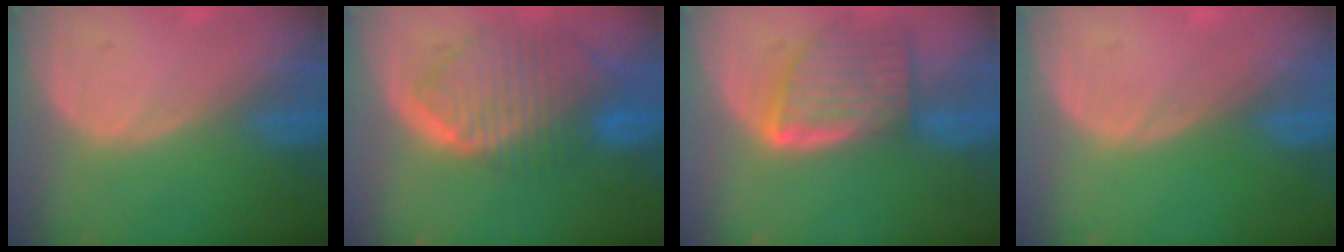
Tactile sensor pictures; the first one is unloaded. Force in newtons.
{"total": 9.9, "press": 8.4, "slide": 5.2}
{"total": 8.2, "press": 7.4, "slide": 3.4}
{"total": 0.0}